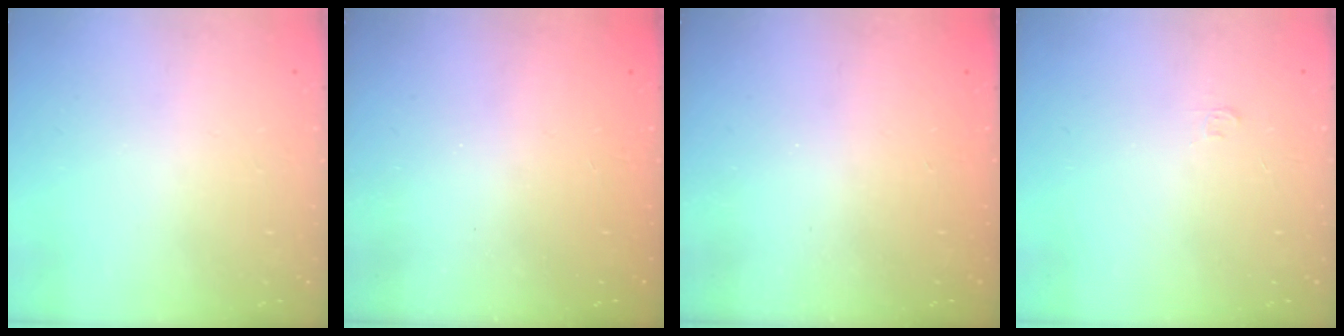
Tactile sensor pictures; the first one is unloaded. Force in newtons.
{"total": 2.6, "press": 2.4, "slide": 0.8}
{"total": 2.3, "press": 2.2, "slide": 0.7}
{"total": 2.8, "press": 2.8, "slide": 0.4}